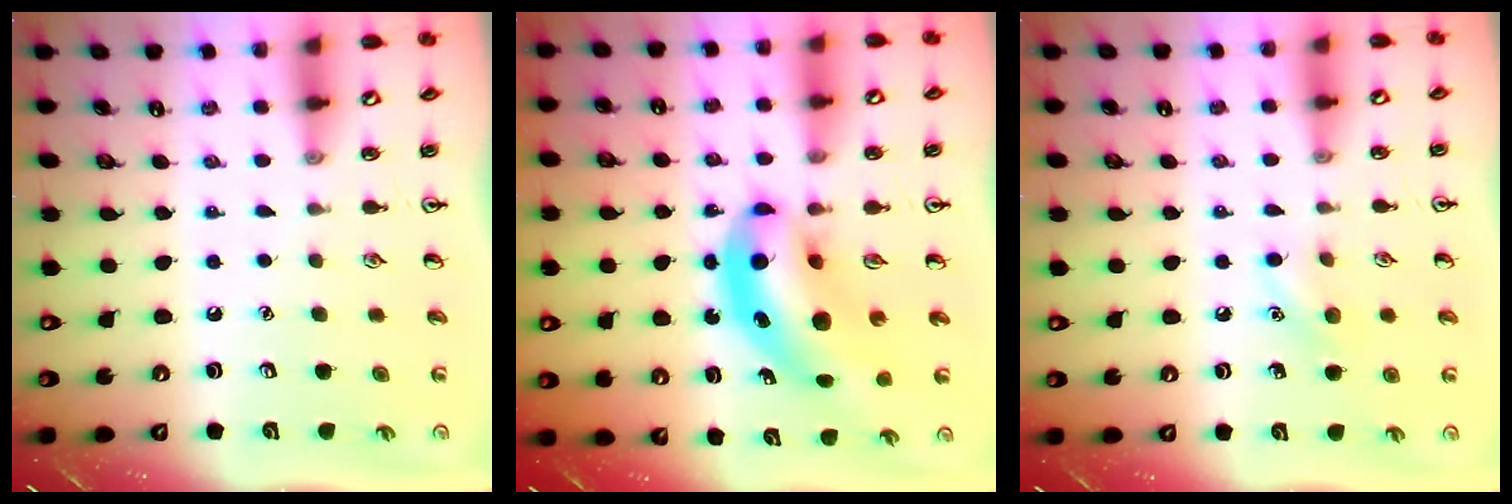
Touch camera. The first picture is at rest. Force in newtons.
{"total": 11.4, "press": 10.9, "slide": 3.3}
{"total": 6.3, "press": 6.1, "slide": 1.6}